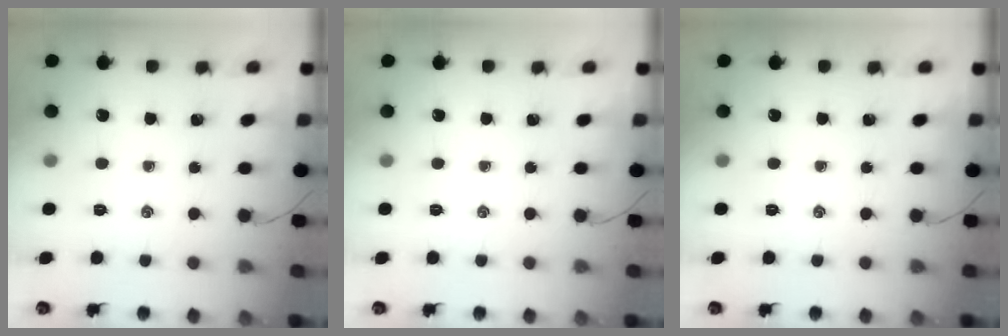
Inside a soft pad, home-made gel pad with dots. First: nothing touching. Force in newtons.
{"total": 0.0}
{"total": 0.0}